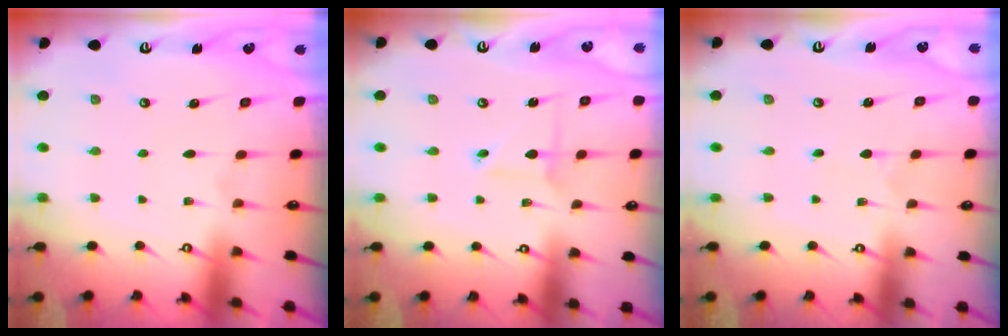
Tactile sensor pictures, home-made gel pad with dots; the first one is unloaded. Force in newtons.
{"total": 2.8, "press": 2.8, "slide": 0.3}
{"total": 0.5, "press": 0.5, "slide": 0.1}